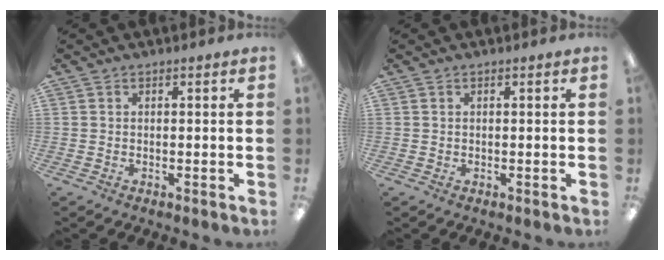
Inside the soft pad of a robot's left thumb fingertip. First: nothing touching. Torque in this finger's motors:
{"motor_torque": [0.02, -0.01, 0.09, -0.18, 0.02]}